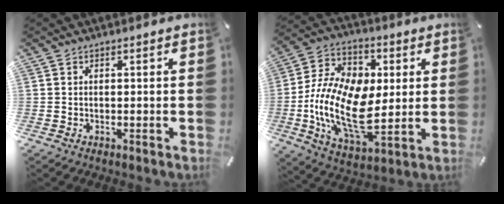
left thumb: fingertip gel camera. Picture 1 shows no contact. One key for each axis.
{"total": 20.1, "fx": -1.6, "fy": 12.6, "fz": 15.6, "tx": -0.328, "ty": -0.009, "tz": -0.026}